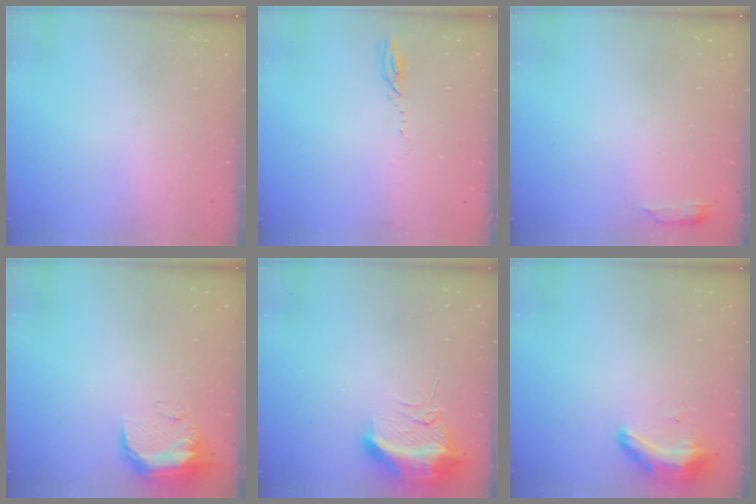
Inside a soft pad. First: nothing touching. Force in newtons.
{"total": 2.6, "press": 2.6, "slide": 0.3}
{"total": 2.6, "press": 2.6, "slide": 0.5}
{"total": 8.8, "press": 8.7, "slide": 1.2}
{"total": 11.6, "press": 11.5, "slide": 1.3}
{"total": 11.0, "press": 9.7, "slide": 5.3}